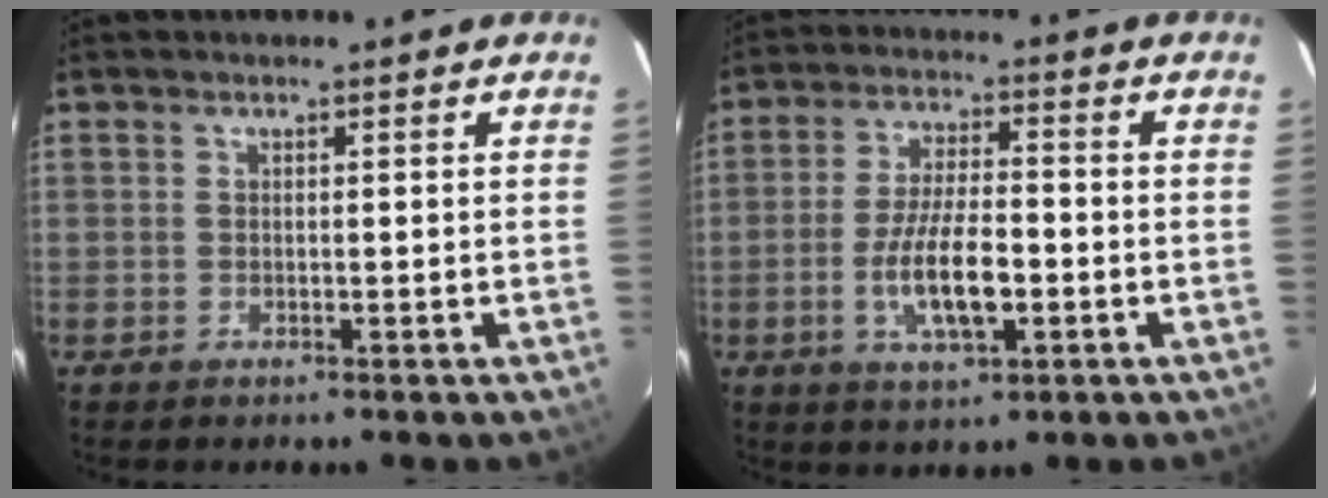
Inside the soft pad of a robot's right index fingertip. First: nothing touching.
{"total": 10.0, "force": [-3.0, 3.3, 9.0], "torque": [-0.178, -0.008, -0.051]}